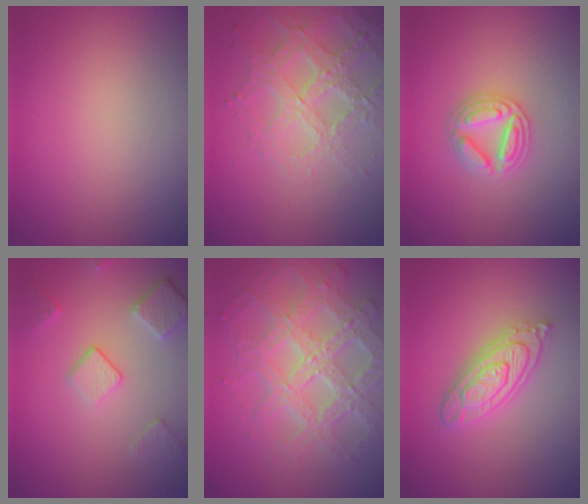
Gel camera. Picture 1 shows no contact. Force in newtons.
{"total": 4.7, "press": 4.1, "slide": 2.4}
{"total": 3.7, "press": 3.6, "slide": 0.6}
{"total": 3.6, "press": 3.0, "slide": 2.1}
{"total": 7.7, "press": 5.8, "slide": 5.0}
{"total": 4.0, "press": 4.0, "slide": 0.5}